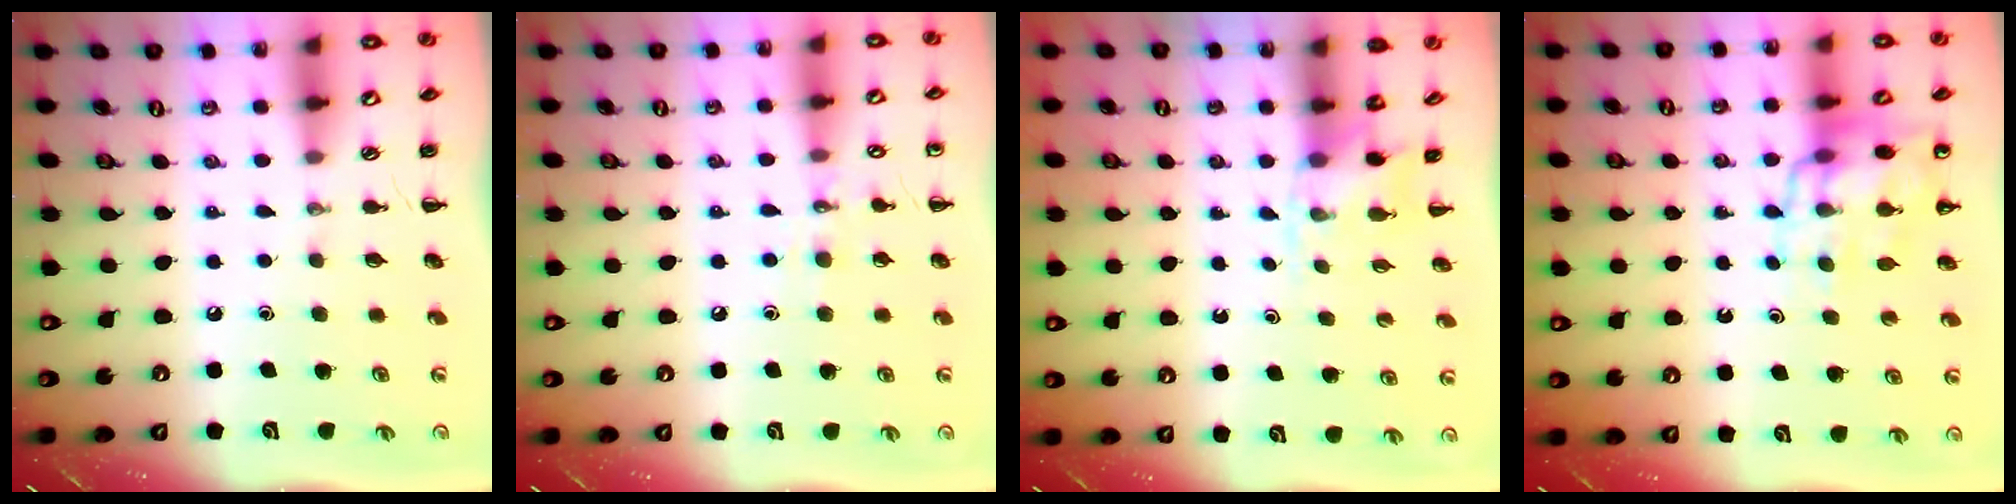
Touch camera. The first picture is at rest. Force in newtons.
{"total": 6.9, "press": 6.7, "slide": 1.7}
{"total": 2.9, "press": 2.7, "slide": 1.2}
{"total": 12.3, "press": 11.9, "slide": 2.9}